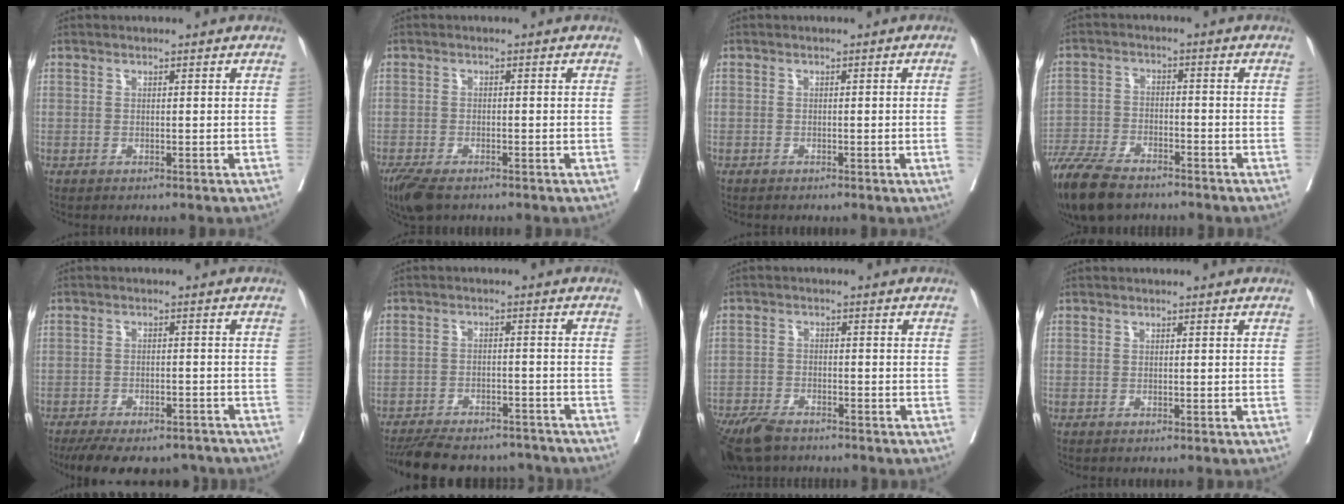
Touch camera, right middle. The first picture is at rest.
{"total": 5.4, "force": [-4.0, 1.8, 3.1], "torque": [-0.057, -0.012, -0.067]}
{"total": 1.2, "force": [-0.3, -0.4, 1.2], "torque": [-0.015, -0.001, -0.005]}
{"total": 12.6, "force": [-10.0, 4.2, 6.4], "torque": [-0.126, -0.025, -0.172]}
{"total": 14.4, "force": [-11.9, 5.6, 5.8], "torque": [-0.122, -0.003, -0.158]}
{"total": 15.3, "force": [-13.8, 4.4, 4.9], "torque": [-0.112, 0.000, -0.194]}
{"total": 9.5, "force": [-7.8, 2.9, 4.5], "torque": [-0.081, -0.018, -0.133]}
{"total": 0.0}